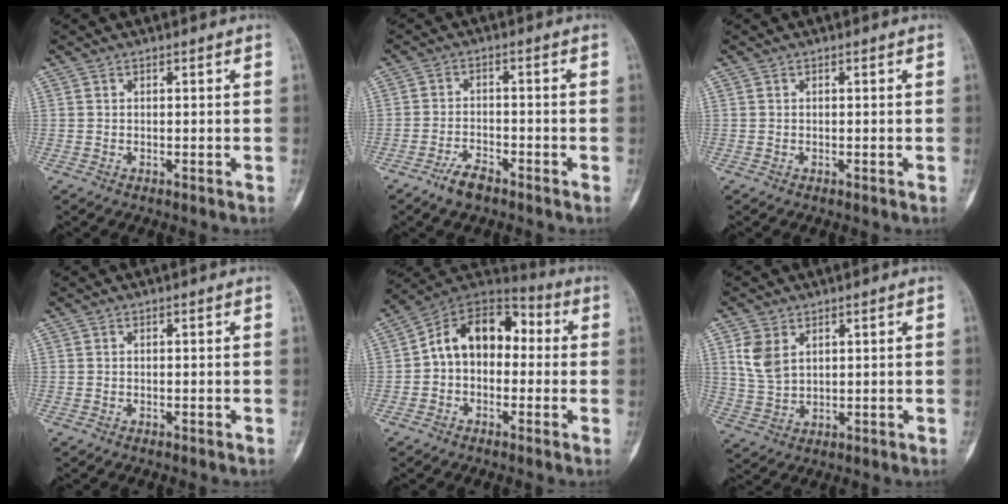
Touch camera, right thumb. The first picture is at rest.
{"total": 4.5, "force": [-3.3, 1.8, 2.5], "torque": [-0.050, 0.016, -0.062]}
{"total": 0.0}
{"total": 0.0}
{"total": 13.6, "force": [0.3, 9.5, 9.7], "torque": [-0.120, 0.050, -0.012]}
{"total": 6.1, "force": [2.5, 3.9, 3.9], "torque": [-0.071, -0.006, 0.061]}